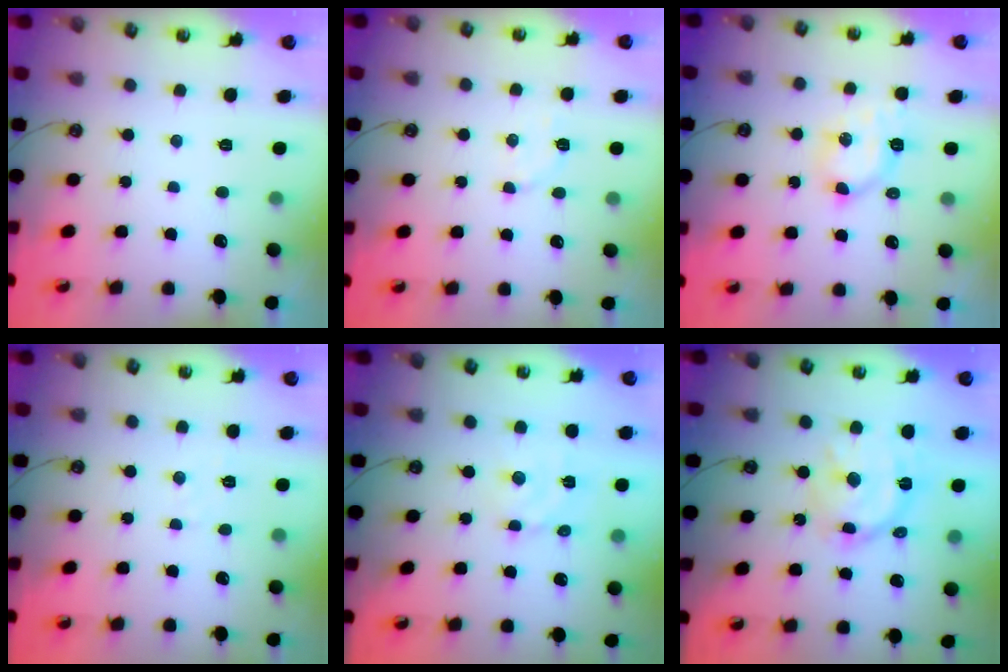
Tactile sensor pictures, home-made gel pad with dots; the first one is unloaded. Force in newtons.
{"total": 2.8, "press": 2.8, "slide": 0.5}
{"total": 6.1, "press": 6.0, "slide": 0.7}
{"total": 3.1, "press": 3.1, "slide": 0.4}
{"total": 3.5, "press": 3.5, "slide": 0.2}
{"total": 13.9, "press": 13.9, "slide": 0.9}